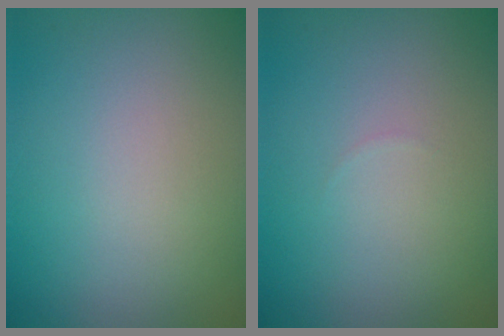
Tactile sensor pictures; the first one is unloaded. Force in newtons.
{"total": 0.0}